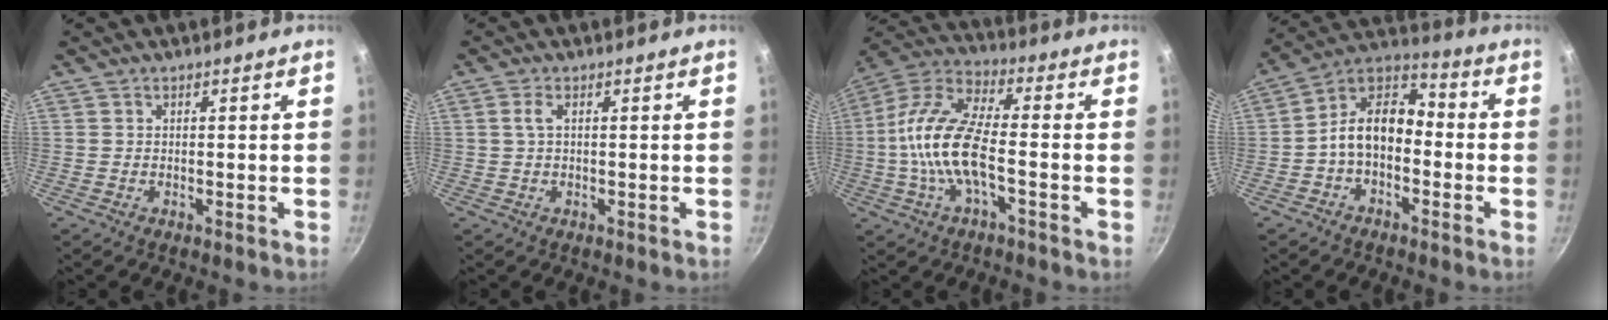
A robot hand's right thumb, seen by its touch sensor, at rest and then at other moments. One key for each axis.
{"total": 1.9, "fx": 0.4, "fy": 0.8, "fz": 1.7, "tx": -0.037, "ty": 0.004, "tz": 0.008}
{"total": 14.7, "fx": -2.7, "fy": 5.5, "fz": 13.4, "tx": -0.265, "ty": 0.037, "tz": -0.068}
{"total": 11.6, "fx": -2.4, "fy": 7.7, "fz": 8.4, "tx": -0.120, "ty": 0.058, "tz": -0.063}